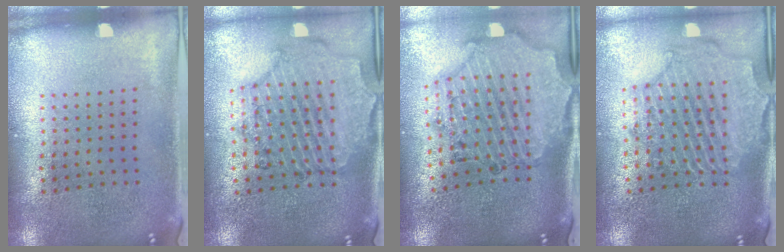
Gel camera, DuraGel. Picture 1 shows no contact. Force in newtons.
{"total": 1.6, "press": 1.6, "slide": 0.3}
{"total": 2.2, "press": 2.1, "slide": 0.6}
{"total": 2.3, "press": 2.2, "slide": 0.8}